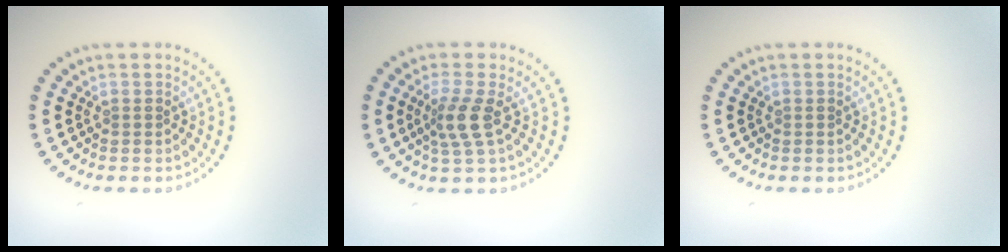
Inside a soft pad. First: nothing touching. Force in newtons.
{"total": 2.7, "press": 2.1, "slide": 1.8}
{"total": 0.0}